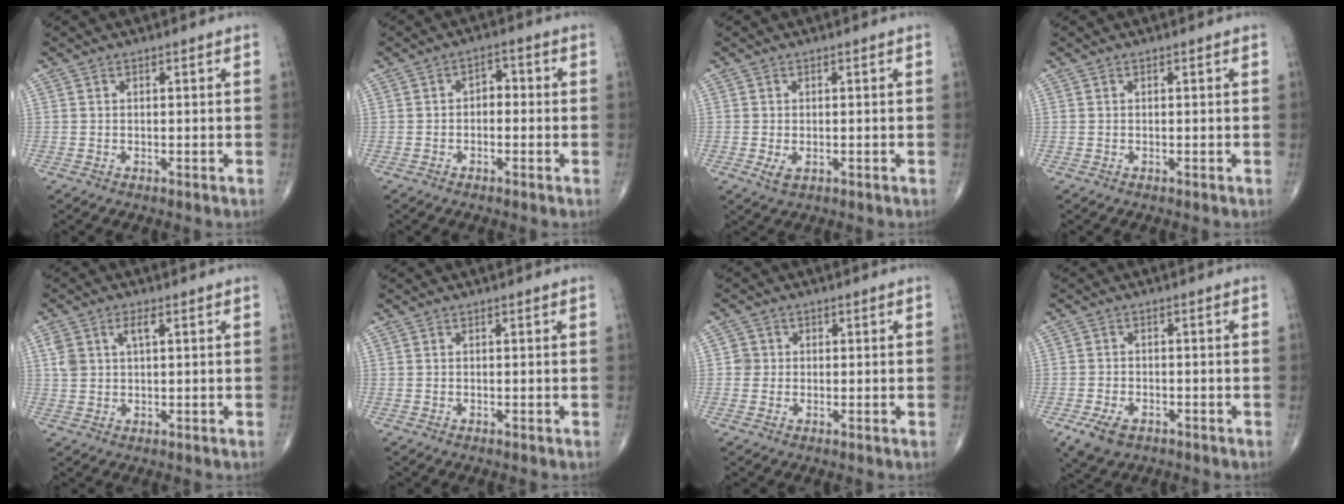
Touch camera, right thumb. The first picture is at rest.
{"total": 2.9, "force": [-0.4, 2.1, 2.1], "torque": [-0.012, 0.015, -0.017]}
{"total": 2.1, "force": [-0.5, 1.2, 1.6], "torque": [-0.028, -0.002, -0.004]}
{"total": 0.0}
{"total": 4.6, "force": [1.7, 2.4, 3.6], "torque": [-0.077, 0.007, 0.035]}
{"total": 0.0}
{"total": 2.3, "force": [0.0, 2.3, 0.1], "torque": [0.017, 0.007, -0.006]}
{"total": 5.5, "force": [-2.9, 3.3, 3.2], "torque": [-0.065, 0.004, -0.048]}